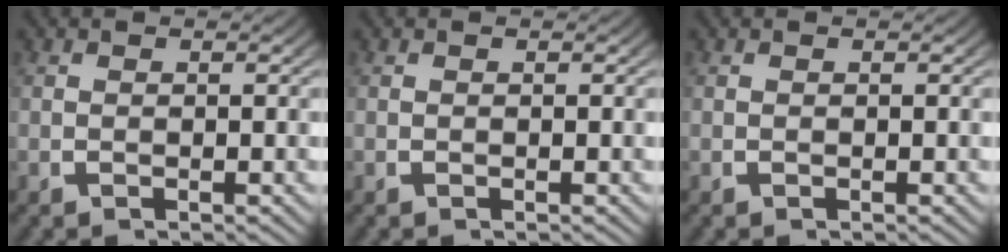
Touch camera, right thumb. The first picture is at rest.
{"total": 0.0}
{"total": 0.0}